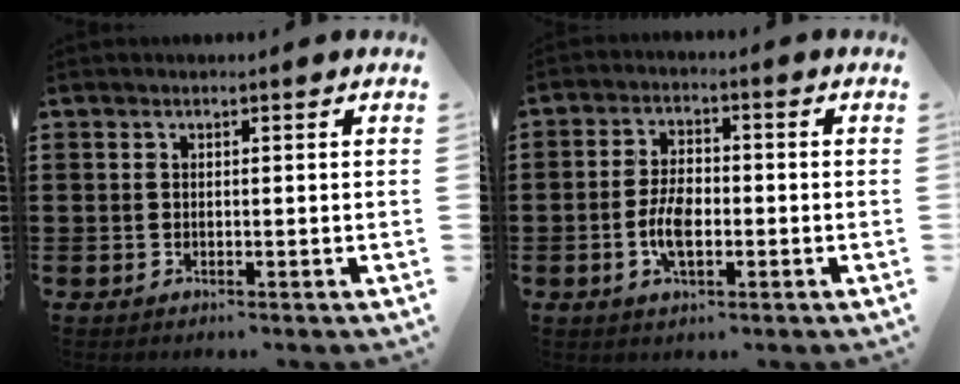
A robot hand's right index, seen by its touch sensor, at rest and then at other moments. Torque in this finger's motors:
{"motor_torque": [1.16, 0.97, 0.19, 0.04]}